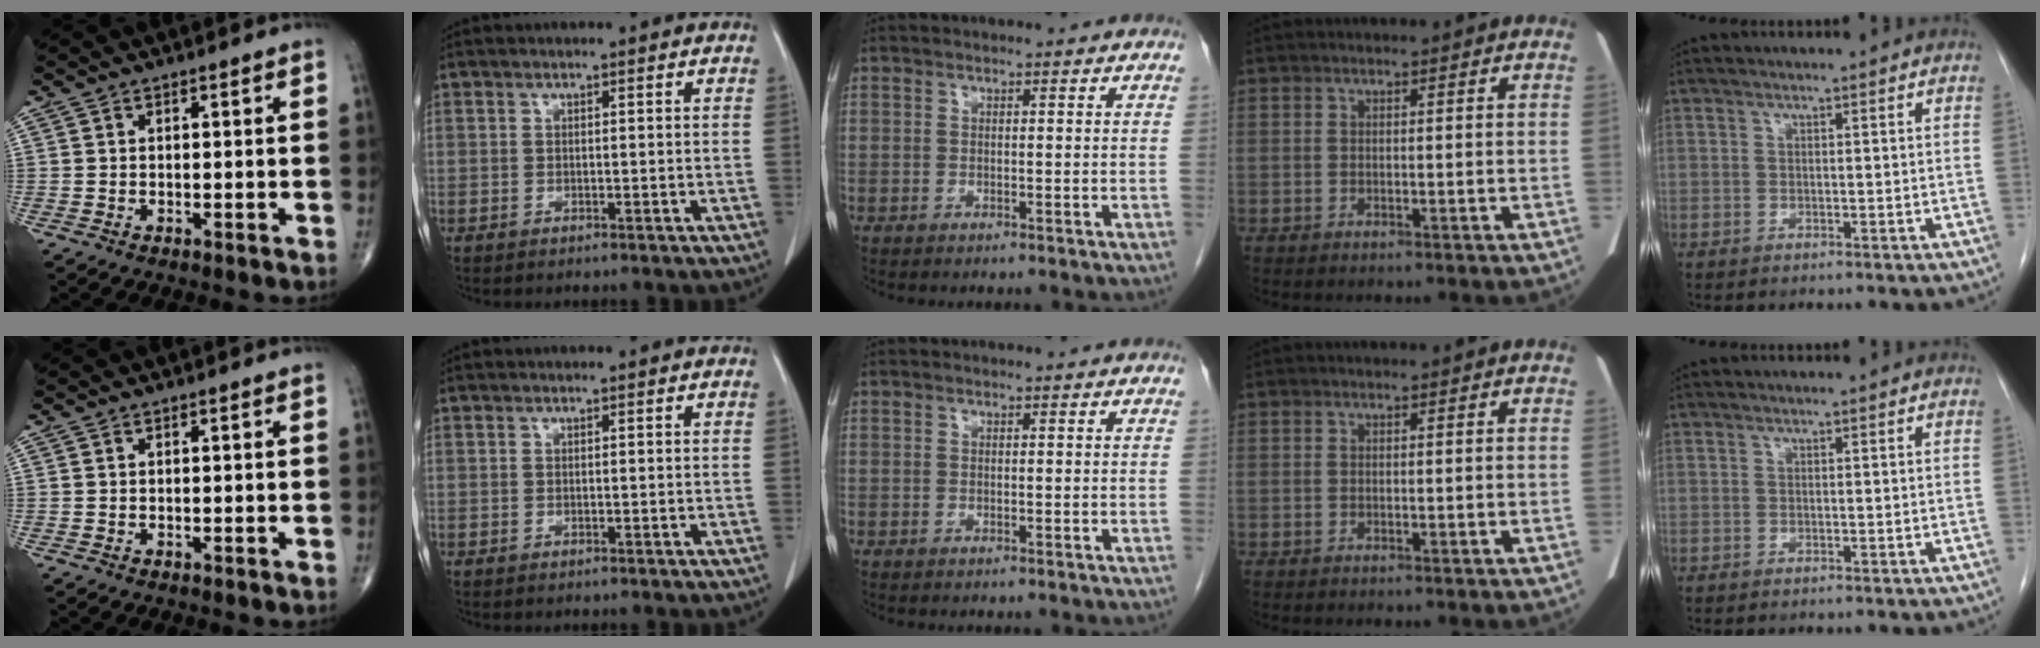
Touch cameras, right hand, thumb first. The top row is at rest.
{}